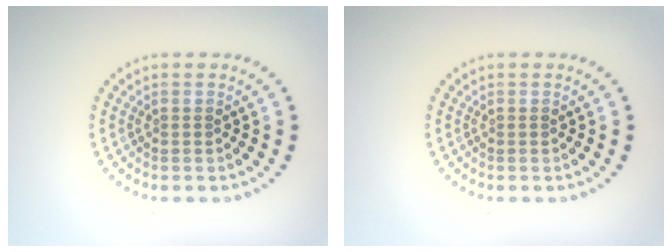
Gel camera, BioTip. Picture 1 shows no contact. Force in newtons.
{"total": 0.0}